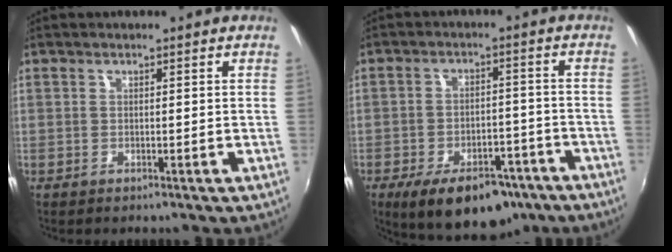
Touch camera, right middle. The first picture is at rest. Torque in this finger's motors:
{"motor_torque": [1.16, -0.97, 0.53, 0.11]}